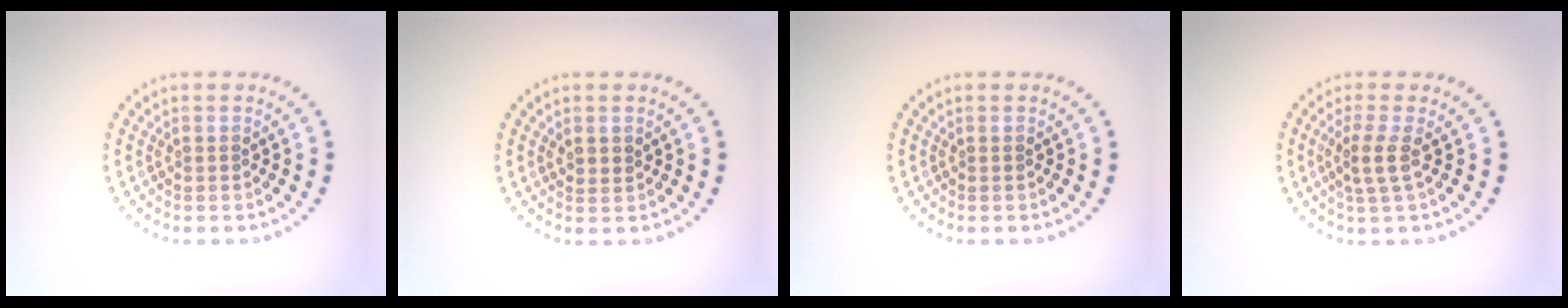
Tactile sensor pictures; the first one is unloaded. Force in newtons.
{"total": 1.1, "press": 1.0, "slide": 0.6}
{"total": 0.0}
{"total": 2.2, "press": 1.6, "slide": 1.4}